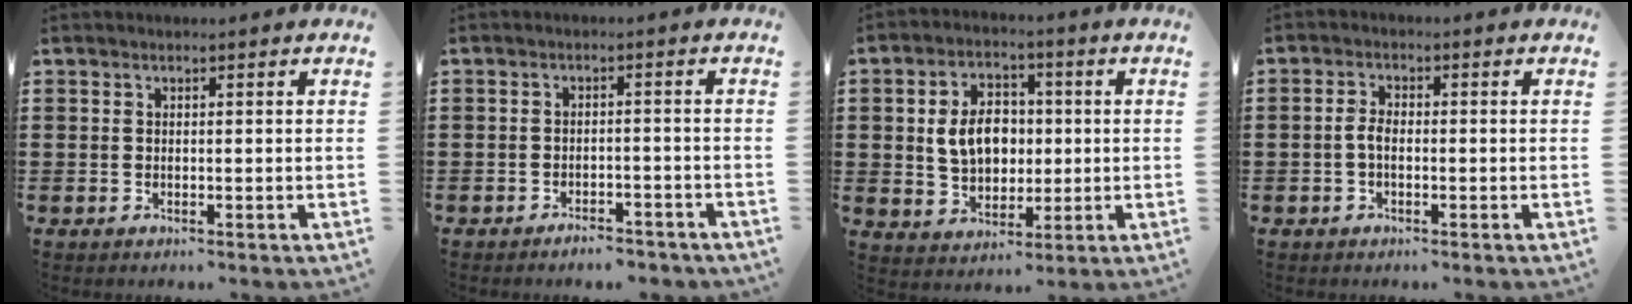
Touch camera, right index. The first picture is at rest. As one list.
[{"total": 2.6, "force": [-2.6, 0.2, 0.4], "torque": [-0.011, 0.001, -0.052]}, {"total": 7.5, "force": [0.5, 5.5, 5.1], "torque": [-0.103, 0.009, 0.004]}, {"total": 2.3, "force": [-0.6, 1.2, 1.9], "torque": [-0.052, -0.004, -0.015]}]